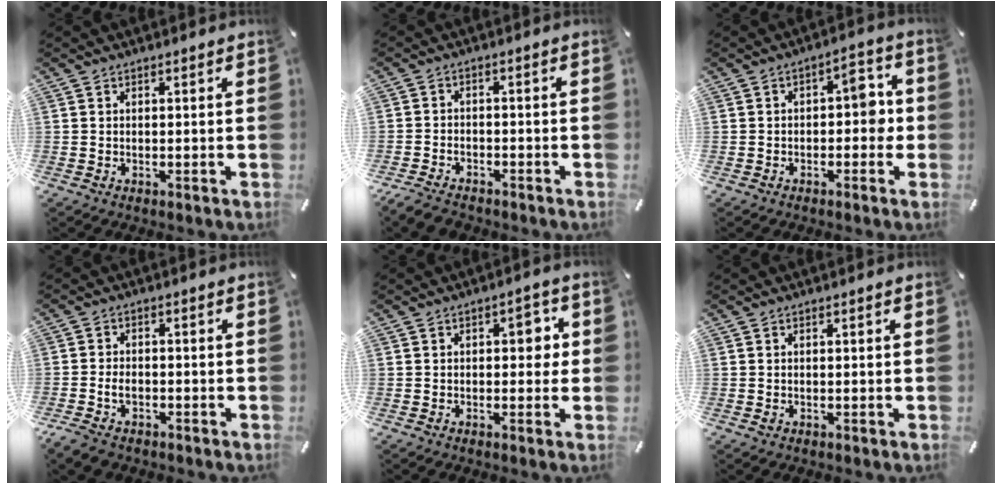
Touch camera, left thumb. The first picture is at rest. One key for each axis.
{"total": 3.9, "fx": -3.2, "fy": 2.0, "fz": 1.1, "tx": -0.028, "ty": 0.016, "tz": -0.065}
{"total": 6.7, "fx": -0.5, "fy": 4.0, "fz": 5.3, "tx": -0.060, "ty": 0.006, "tz": -0.020}
{"total": 3.8, "fx": -1.7, "fy": 2.6, "fz": 2.2, "tx": -0.052, "ty": 0.006, "tz": -0.034}
{"total": 4.3, "fx": 0.3, "fy": 2.8, "fz": 3.3, "tx": -0.034, "ty": 0.001, "tz": -0.005}
{"total": 0.6, "fx": 0.0, "fy": 0.4, "fz": 0.4, "tx": 0.001, "ty": -0.004, "tz": -0.002}